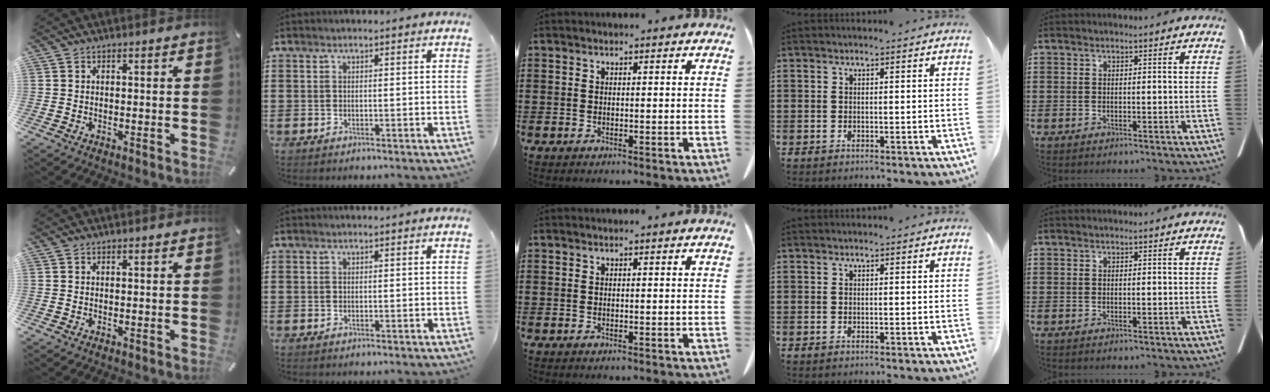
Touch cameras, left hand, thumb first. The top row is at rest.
{}